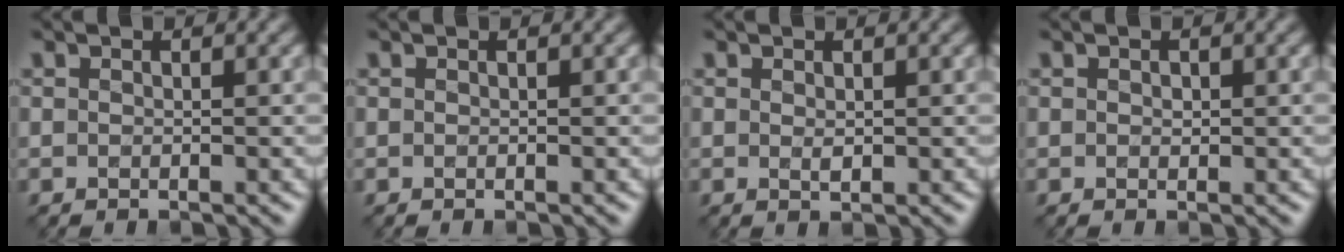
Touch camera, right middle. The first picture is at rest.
{"total": 0.0}
{"total": 0.7, "force": [0.2, 0.3, 0.6], "torque": [-0.010, 0.001, 0.005]}
{"total": 0.5, "force": [0.2, 0.4, 0.3], "torque": [-0.003, 0.004, 0.003]}